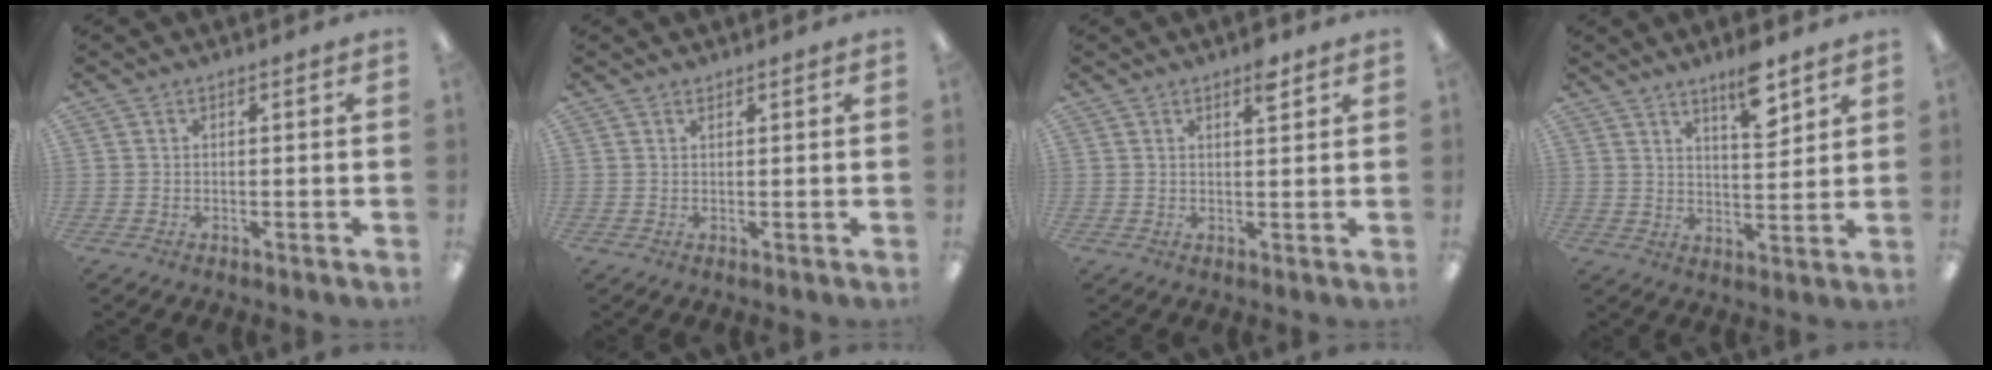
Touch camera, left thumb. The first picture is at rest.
{"total": 0.7, "force": [0.6, 0.2, 0.2], "torque": [-0.006, 0.001, 0.011]}
{"total": 3.6, "force": [2.5, 1.1, 2.4], "torque": [-0.030, -0.009, 0.038]}
{"total": 8.4, "force": [6.4, 2.3, 5.0], "torque": [-0.065, -0.043, 0.105]}